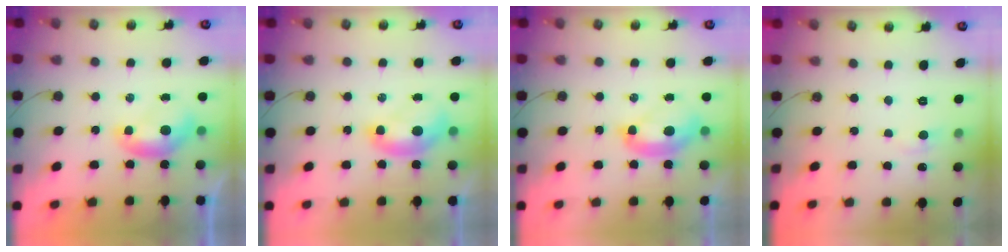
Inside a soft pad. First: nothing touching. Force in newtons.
{"total": 2.0, "press": 2.0, "slide": 0.4}
{"total": 3.9, "press": 3.8, "slide": 0.7}
{"total": 0.8, "press": 0.4, "slide": 0.7}